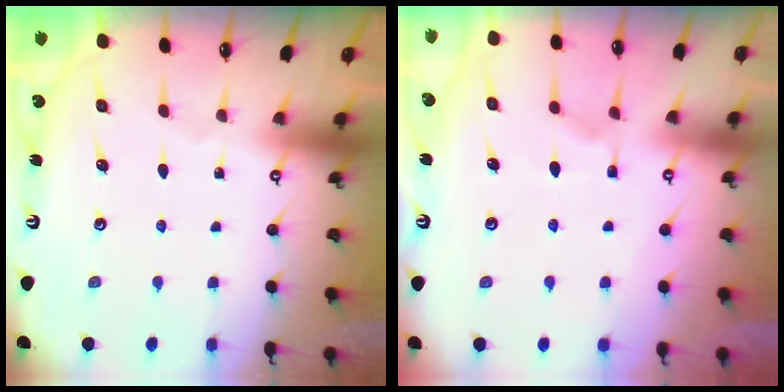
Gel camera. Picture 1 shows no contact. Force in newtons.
{"total": 1.5, "press": 0.6, "slide": 1.4}